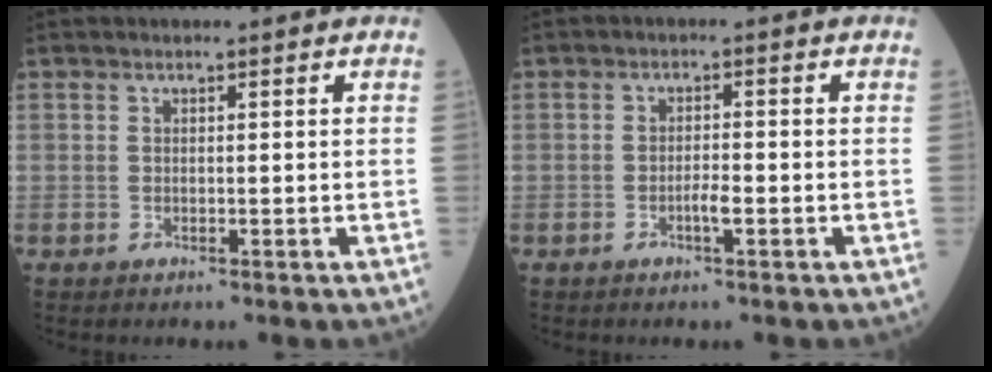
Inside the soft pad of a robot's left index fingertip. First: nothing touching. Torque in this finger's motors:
{"motor_torque": [0.45, 0.26, 0.05, 0.02]}